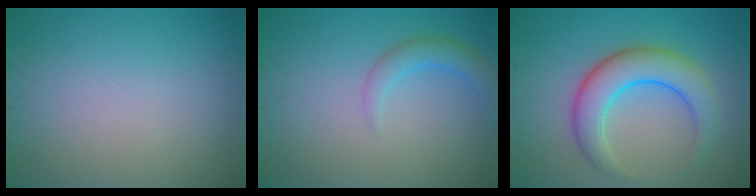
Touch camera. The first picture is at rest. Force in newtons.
{"total": 2.4, "press": 2.4, "slide": 0.3}
{"total": 6.2, "press": 6.2, "slide": 0.2}